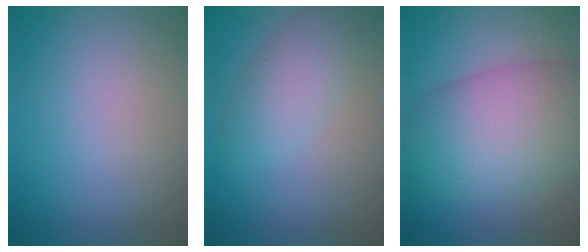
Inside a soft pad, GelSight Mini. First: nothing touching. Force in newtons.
{"total": 3.8, "press": 3.8, "slide": 0.1}
{"total": 9.5, "press": 9.5, "slide": 0.5}